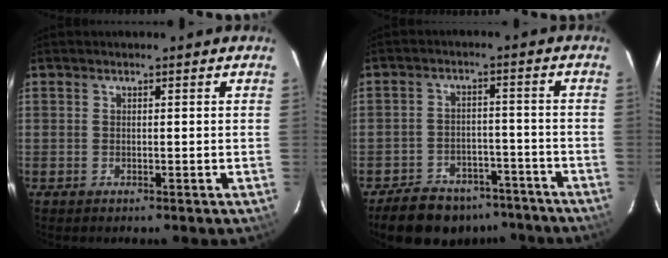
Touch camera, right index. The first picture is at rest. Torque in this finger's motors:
{"motor_torque": [-0.68, -0.73, -0.59, -0.21]}